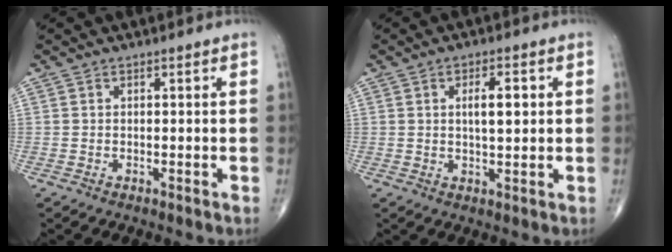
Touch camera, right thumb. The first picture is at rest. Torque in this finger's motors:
{"motor_torque": [0.92, 1.58, 0.88, 0.04, 0.09]}